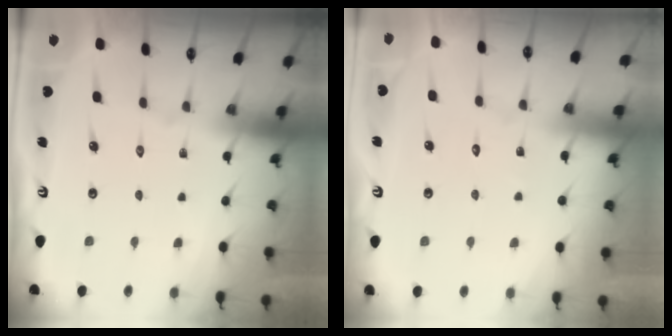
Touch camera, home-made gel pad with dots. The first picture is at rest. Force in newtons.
{"total": 3.8, "press": 3.8, "slide": 0.4}